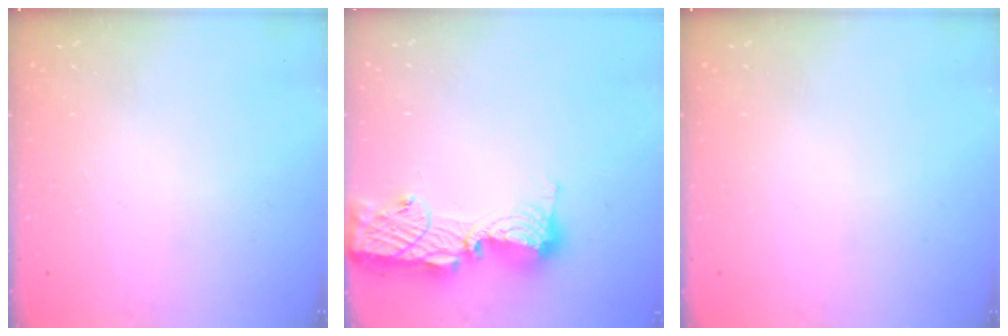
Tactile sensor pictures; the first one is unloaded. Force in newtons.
{"total": 16.6, "press": 16.1, "slide": 4.0}
{"total": 0.0}